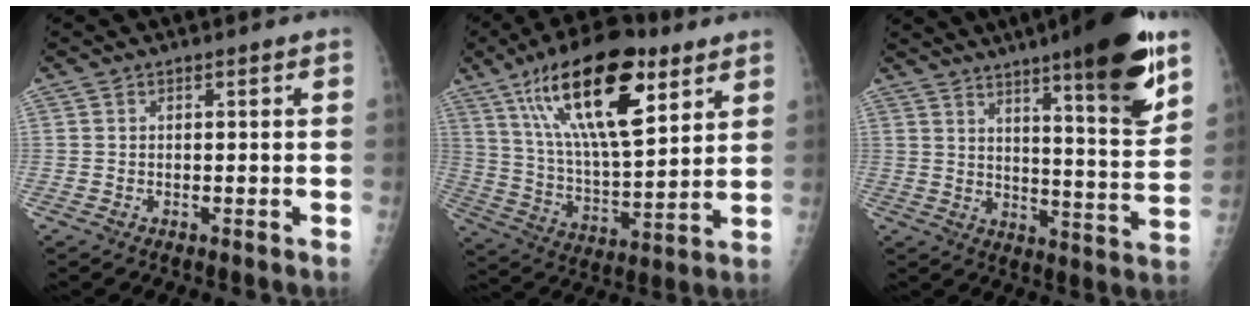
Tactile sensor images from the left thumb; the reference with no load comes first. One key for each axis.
{"total": 23.3, "fx": 11.7, "fy": 8.9, "fz": 18.0, "tx": -0.290, "ty": -0.038, "tz": 0.204}
{"total": 19.1, "fx": 11.5, "fy": 2.7, "fz": 15.1, "tx": -0.193, "ty": -0.063, "tz": 0.168}